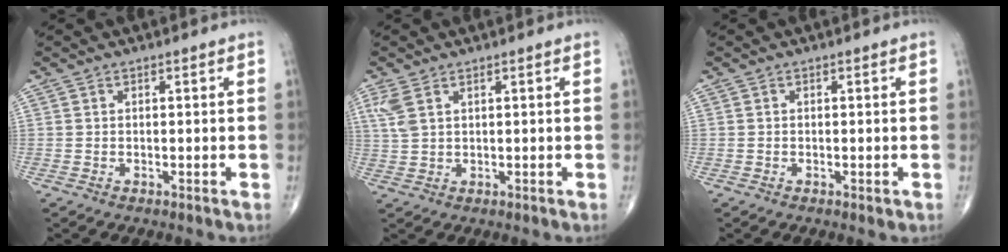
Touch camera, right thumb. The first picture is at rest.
{"total": 3.8, "force": [1.9, 1.8, 2.7], "torque": [-0.072, 0.005, 0.049]}
{"total": 0.7, "force": [-0.3, 0.3, 0.5], "torque": [-0.008, -0.002, -0.004]}